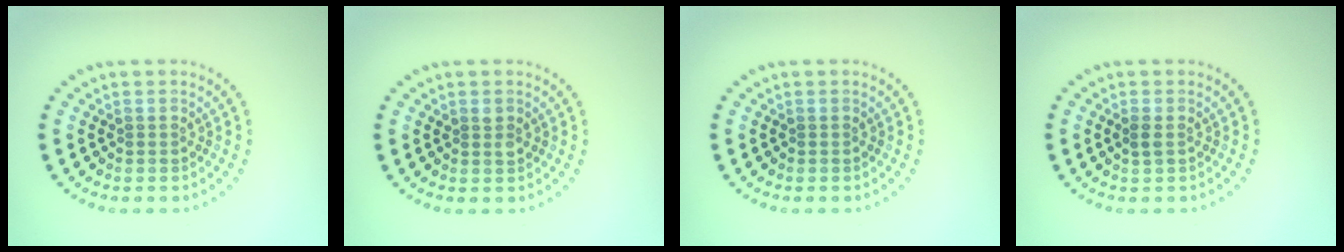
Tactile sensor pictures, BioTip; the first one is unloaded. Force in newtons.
{"total": 1.1, "press": 1.1, "slide": 0.4}
{"total": 0.0}
{"total": 1.0, "press": 0.9, "slide": 0.1}